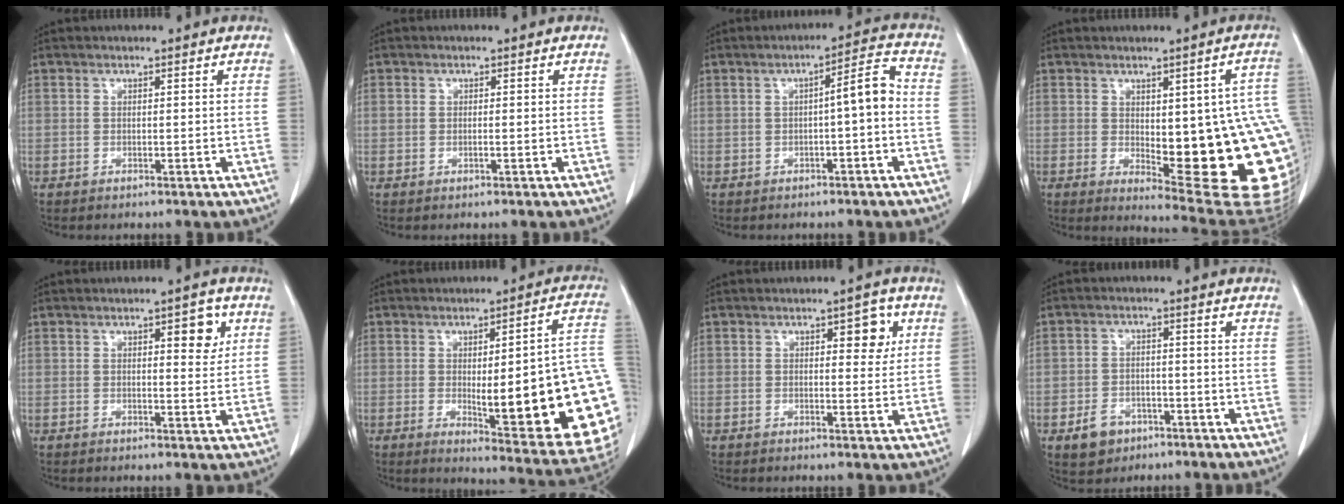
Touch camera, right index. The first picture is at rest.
{"total": 0.7, "force": [-0.1, 0.3, 0.6], "torque": [-0.014, 0.001, -0.001]}
{"total": 5.0, "force": [-0.6, 0.5, 4.9], "torque": [-0.066, 0.018, -0.011]}
{"total": 19.6, "force": [-1.6, 5.5, 18.8], "torque": [-0.151, 0.007, 0.002]}
{"total": 4.2, "force": [1.7, 1.4, 3.6], "torque": [-0.044, -0.003, 0.021]}
{"total": 24.1, "force": [-2.7, 3.3, 23.7], "torque": [-0.208, -0.003, -0.028]}
{"total": 4.2, "force": [1.6, 1.9, 3.4], "torque": [-0.037, 0.005, 0.019]}
{"total": 5.1, "force": [-2.8, 3.9, 1.8], "torque": [-0.032, 0.006, -0.038]}